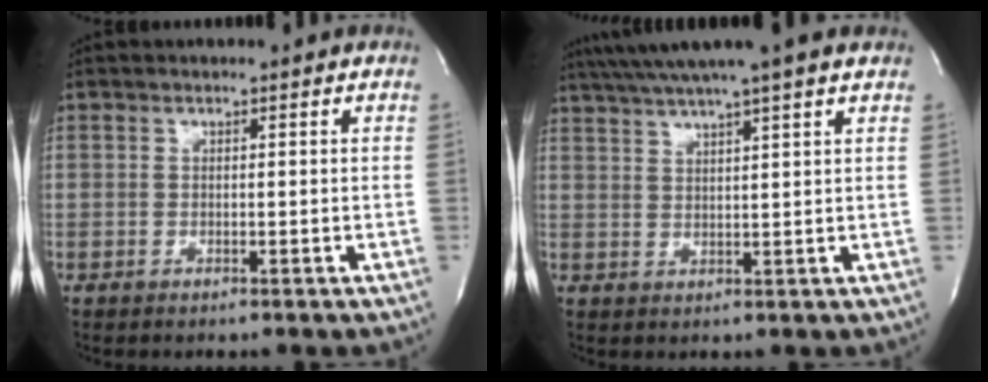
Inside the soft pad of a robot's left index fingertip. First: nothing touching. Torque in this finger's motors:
{"motor_torque": [1.04, -1.09, 0.44, 0.21]}